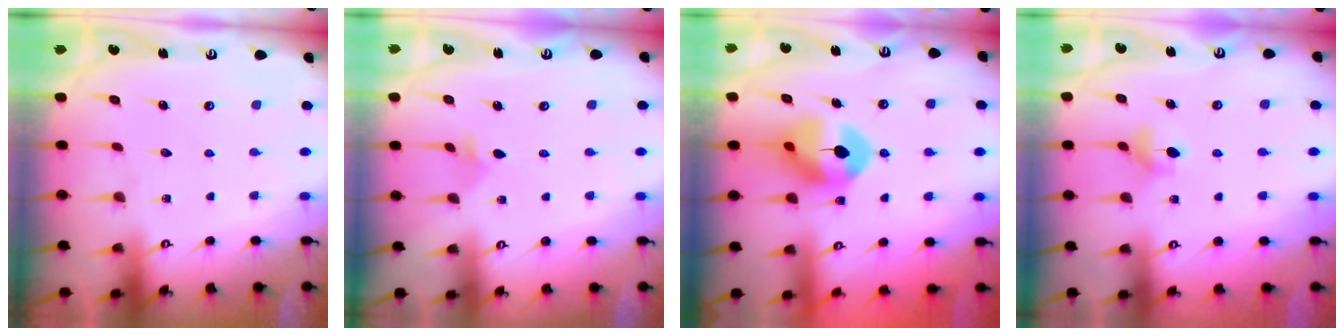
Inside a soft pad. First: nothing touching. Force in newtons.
{"total": 2.6, "press": 2.6, "slide": 0.6}
{"total": 8.8, "press": 8.7, "slide": 1.0}
{"total": 5.2, "press": 5.1, "slide": 0.7}